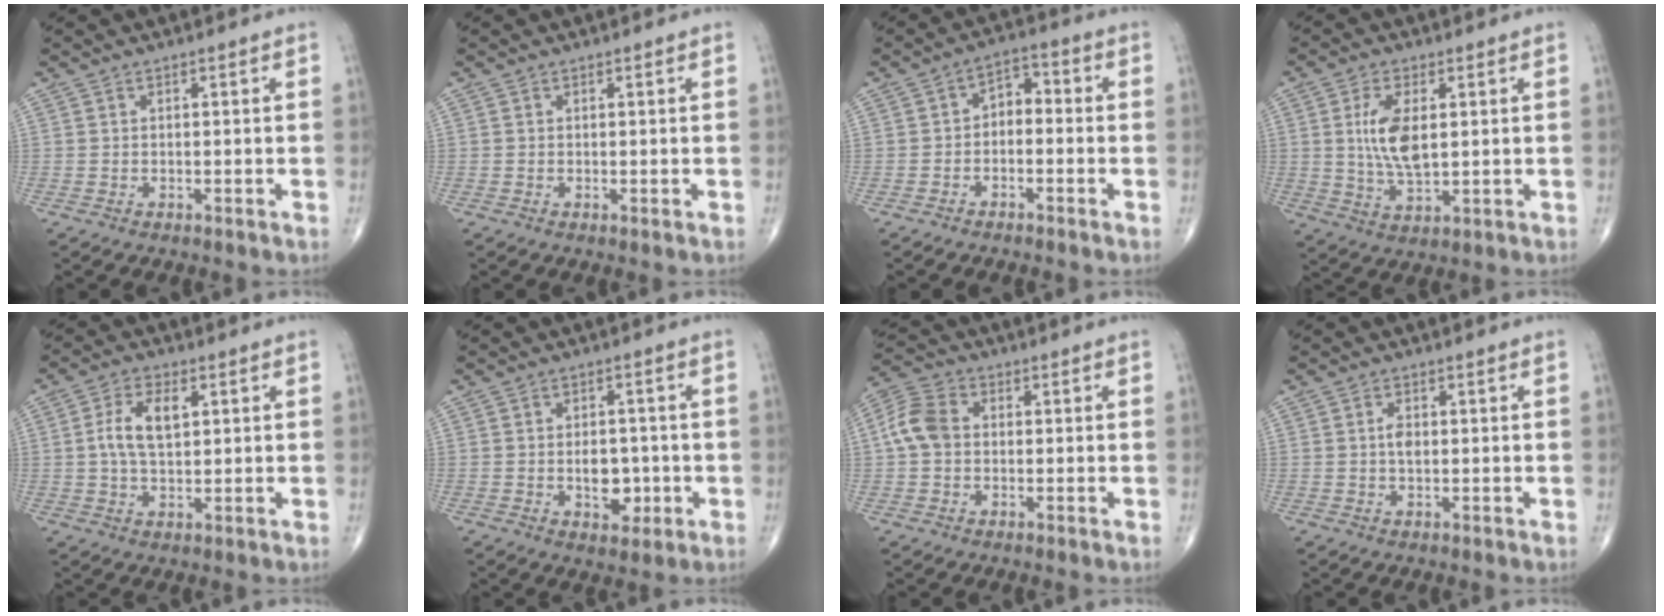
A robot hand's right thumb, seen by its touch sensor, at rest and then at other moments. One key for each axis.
{"total": 0.0}
{"total": 4.6, "fx": -1.2, "fy": 3.1, "fz": 3.2, "tx": -0.035, "ty": 0.034, "tz": -0.032}
{"total": 8.7, "fx": 1.4, "fy": 4.1, "fz": 7.5, "tx": -0.145, "ty": -0.011, "tz": 0.031}
{"total": 7.2, "fx": 1.5, "fy": 3.8, "fz": 5.9, "tx": -0.111, "ty": 0.004, "tz": 0.026}
{"total": 6.1, "fx": -1.2, "fy": 4.0, "fz": 4.5, "tx": -0.037, "ty": 0.007, "tz": -0.011}
{"total": 7.2, "fx": 0.3, "fy": 5.5, "fz": 4.7, "tx": -0.092, "ty": 0.021, "tz": -0.005}
{"total": 2.1, "fx": 0.1, "fy": 1.3, "fz": 1.7, "tx": -0.028, "ty": 0.002, "tz": -0.001}